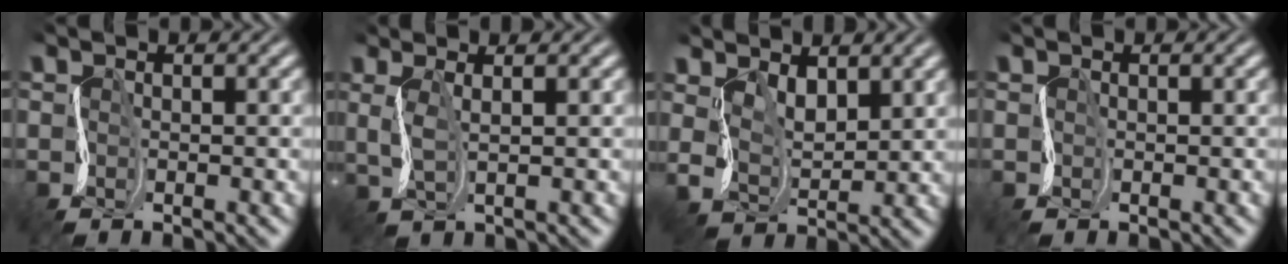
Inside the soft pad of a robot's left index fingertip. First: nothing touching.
{"total": 1.8, "force": [1.3, 0.3, 1.1], "torque": [-0.025, 0.007, 0.026]}
{"total": 3.5, "force": [2.6, 1.4, 1.8], "torque": [-0.046, -0.002, 0.057]}
{"total": 0.0}